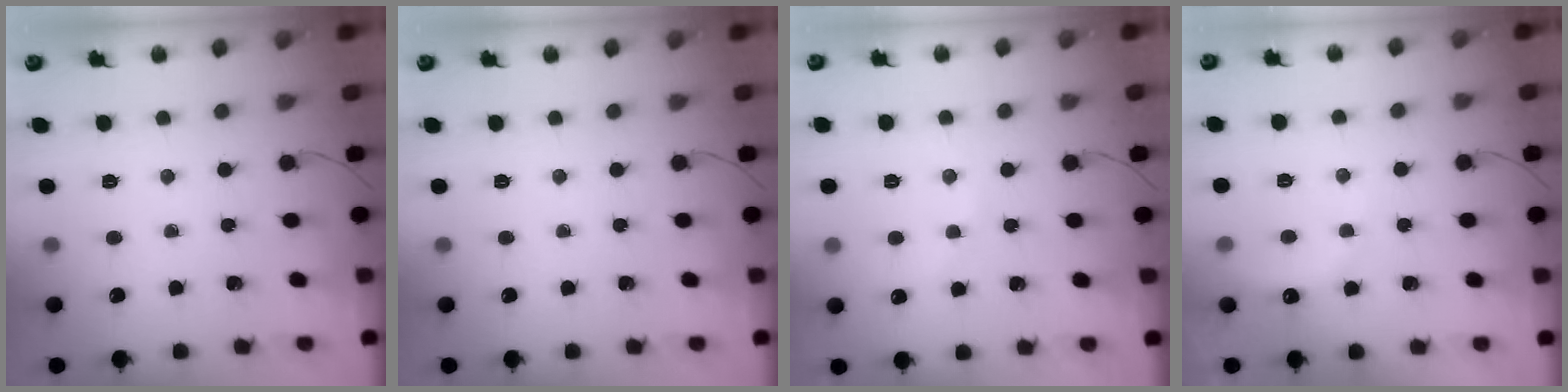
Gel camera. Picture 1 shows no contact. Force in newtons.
{"total": 0.0}
{"total": 3.6, "press": 3.5, "slide": 1.0}
{"total": 7.4, "press": 7.2, "slide": 1.4}